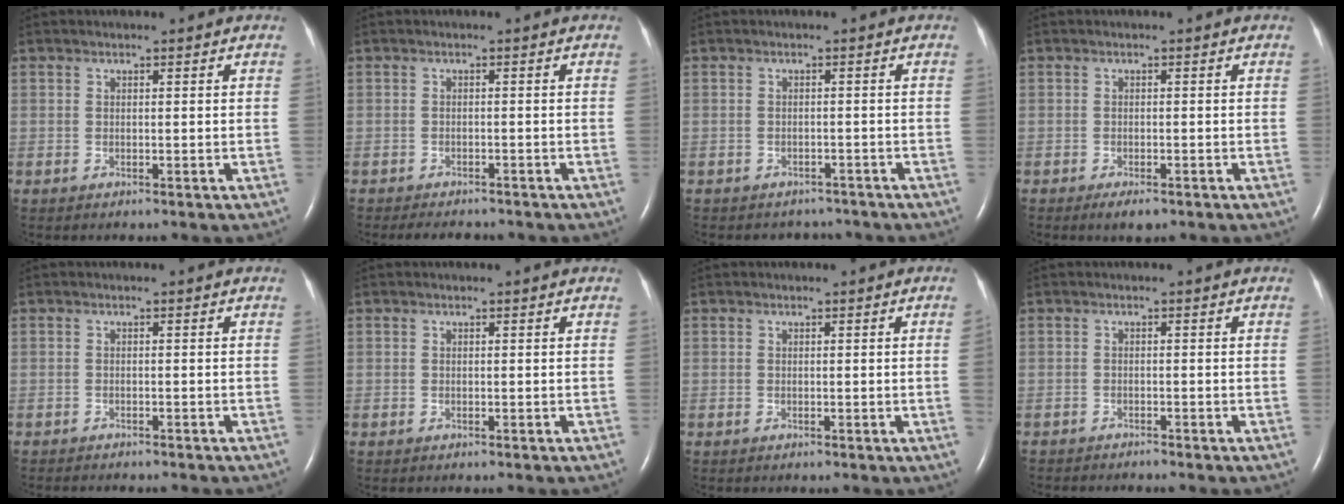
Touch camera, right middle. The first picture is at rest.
{"total": 4.6, "force": [-4.1, 1.5, 1.7], "torque": [-0.025, -0.003, -0.049]}
{"total": 3.6, "force": [-3.2, 1.7, -0.2], "torque": [-0.003, 0.007, -0.037]}
{"total": 2.0, "force": [-1.3, 0.6, 1.4], "torque": [-0.029, -0.003, -0.015]}
{"total": 3.3, "force": [-3.0, 0.6, 1.4], "torque": [-0.024, -0.005, -0.033]}
{"total": 0.0}
{"total": 1.3, "force": [-0.1, -0.6, 1.2], "torque": [-0.011, 0.000, -0.002]}
{"total": 2.1, "force": [-2.0, -0.2, 0.5], "torque": [-0.004, -0.001, -0.033]}